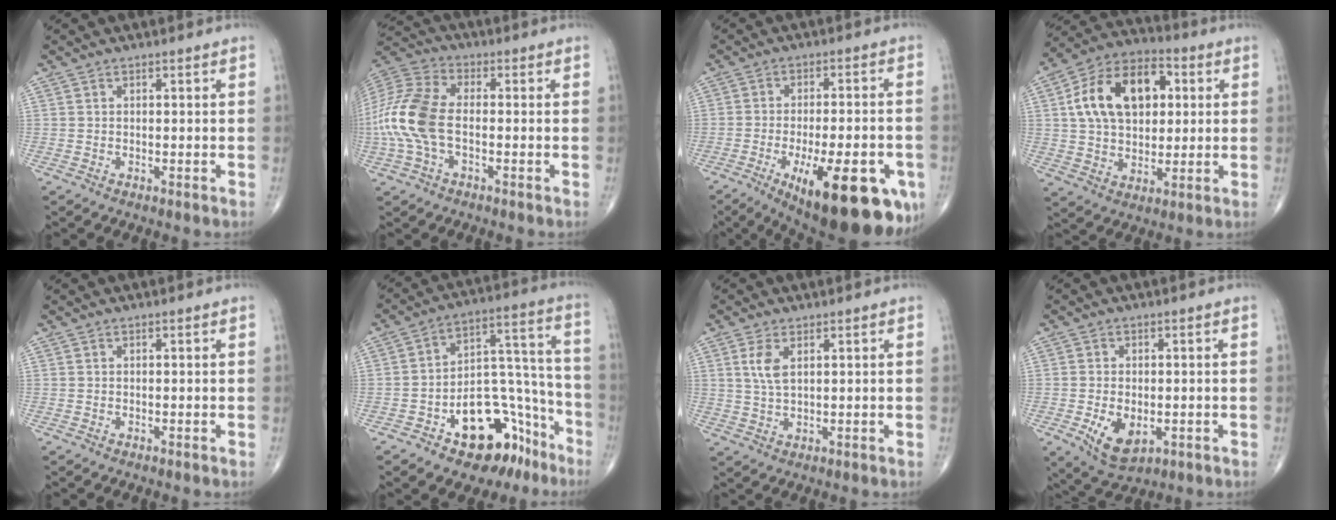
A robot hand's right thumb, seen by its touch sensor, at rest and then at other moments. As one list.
[{"total": 14.2, "force": [-1.9, 7.8, 11.8], "torque": [-0.279, 0.027, -0.040]}, {"total": 22.9, "force": [-9.8, 8.0, 19.1], "torque": [-0.214, 0.008, -0.126]}, {"total": 17.8, "force": [3.9, 11.5, 12.9], "torque": [-0.198, 0.015, 0.064]}, {"total": 0.0}, {"total": 18.9, "force": [-10.1, 10.6, 12.0], "torque": [-0.112, 0.109, -0.142]}, {"total": 4.3, "force": [1.6, 1.9, 3.5], "torque": [-0.073, -0.003, 0.037]}, {"total": 7.4, "force": [-1.9, 4.3, 5.7], "torque": [-0.092, -0.008, -0.021]}]